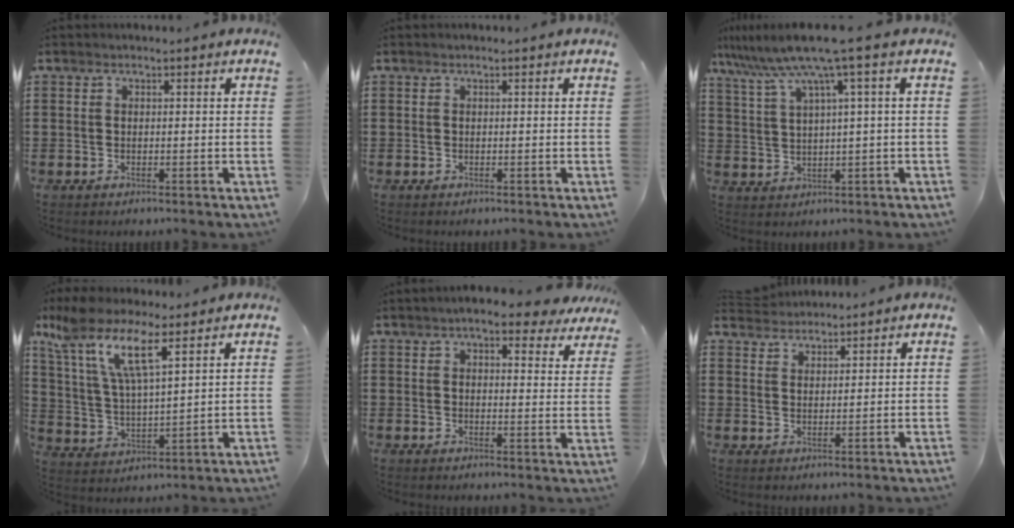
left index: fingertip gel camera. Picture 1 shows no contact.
{"total": 0.0}
{"total": 7.6, "force": [4.2, -0.5, 6.3], "torque": [-0.142, -0.025, 0.066]}
{"total": 10.3, "force": [6.9, 2.2, 7.4], "torque": [-0.171, -0.023, 0.120]}
{"total": 5.5, "force": [4.7, 1.0, 2.7], "torque": [-0.058, -0.010, 0.083]}
{"total": 3.4, "force": [3.4, 0.5, 0.1], "torque": [-0.013, -0.006, 0.065]}